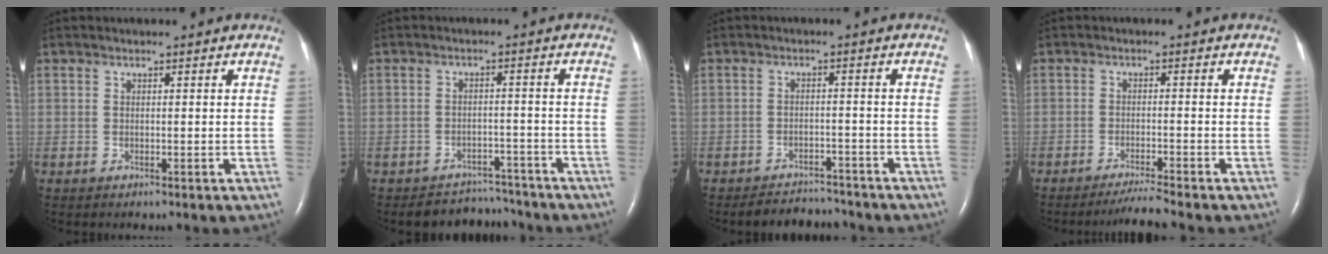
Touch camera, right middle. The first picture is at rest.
{"total": 5.5, "force": [-5.2, 1.6, -1.1], "torque": [0.016, 0.019, -0.073]}
{"total": 5.3, "force": [-5.1, 1.4, 0.1], "torque": [0.000, 0.001, -0.078]}
{"total": 3.5, "force": [-3.1, -1.3, 1.0], "torque": [-0.026, -0.018, -0.058]}